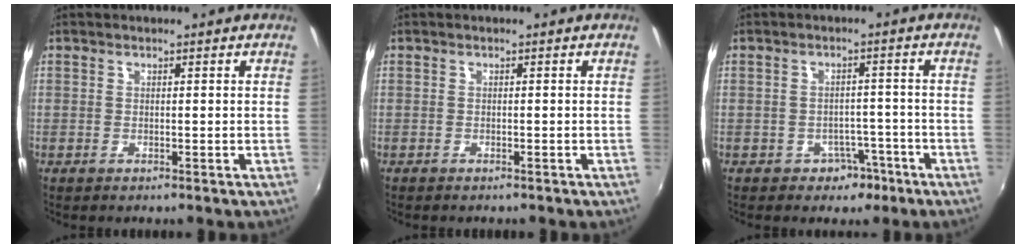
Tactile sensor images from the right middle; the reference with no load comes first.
{"total": 0.0}
{"total": 3.8, "force": [-2.3, 2.8, 0.8], "torque": [-0.019, 0.009, -0.026]}